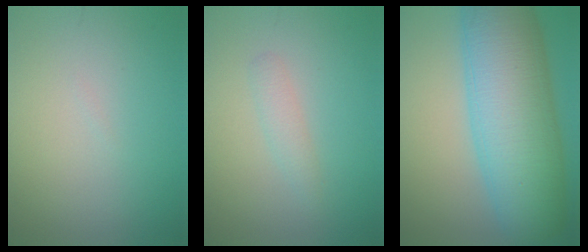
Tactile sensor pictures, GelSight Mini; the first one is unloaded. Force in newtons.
{"total": 1.4, "press": 1.4, "slide": 0.1}
{"total": 13.1, "press": 13.1, "slide": 0.1}